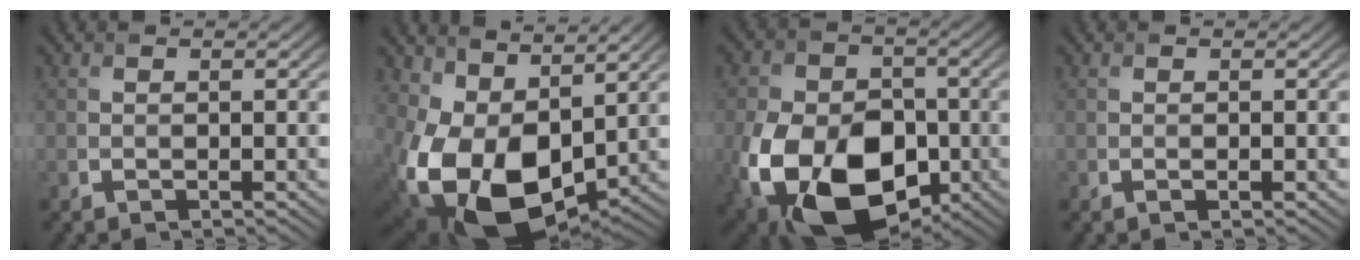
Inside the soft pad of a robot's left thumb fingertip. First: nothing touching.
{"total": 14.2, "force": [0.7, 9.3, 10.7], "torque": [-0.242, -0.033, 0.019]}
{"total": 18.4, "force": [-6.0, 13.0, 11.6], "torque": [-0.236, -0.063, -0.099]}
{"total": 0.8, "force": [-0.2, 0.3, 0.8], "torque": [-0.014, -0.002, -0.002]}